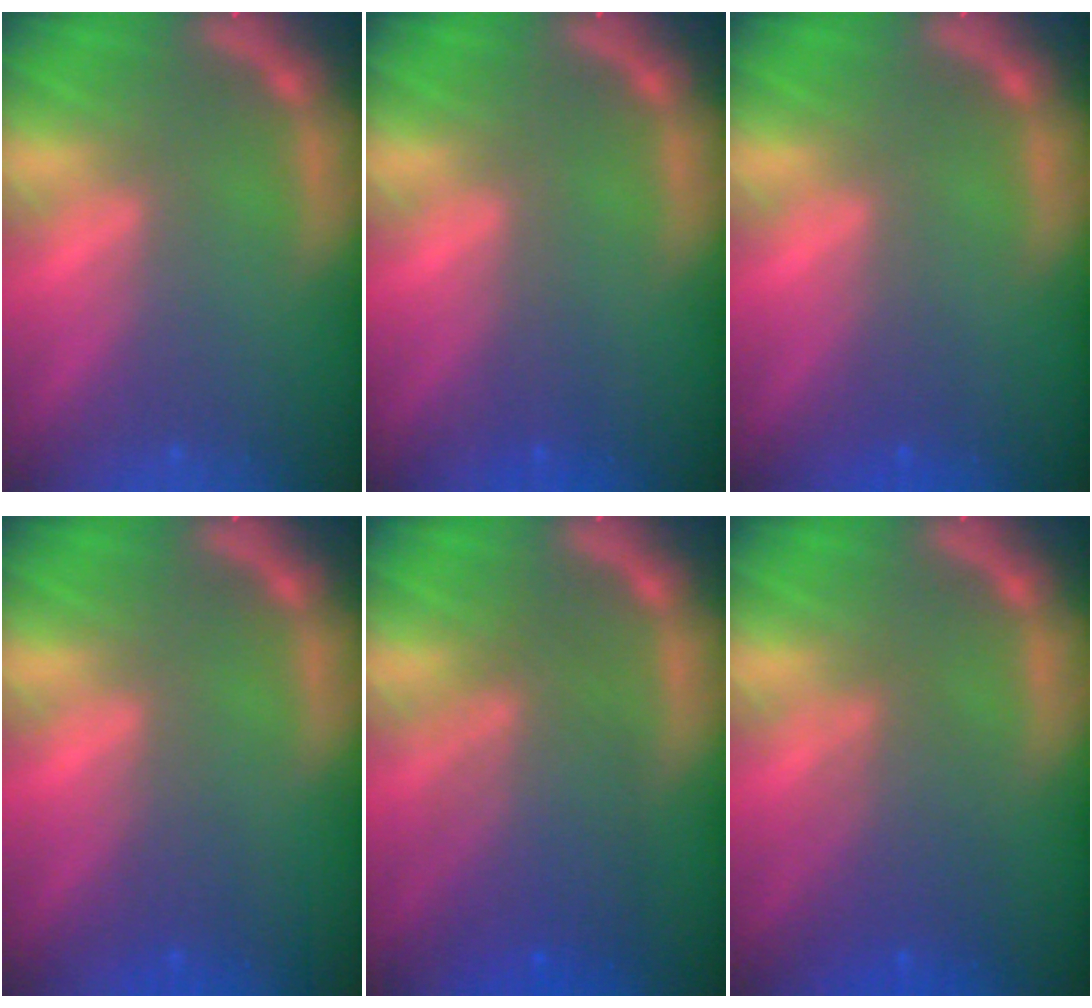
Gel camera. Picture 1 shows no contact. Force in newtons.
{"total": 1.0}
{"total": 0.9}
{"total": 1.5}
{"total": 6.5}
{"total": 4.1}